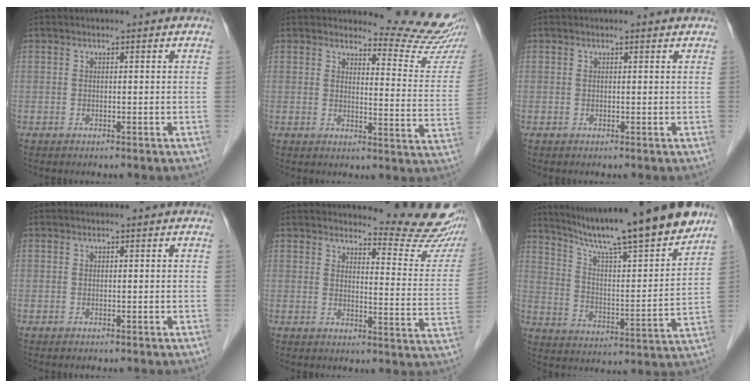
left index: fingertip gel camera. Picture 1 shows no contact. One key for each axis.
{"total": 12.0, "fx": 11.9, "fy": -0.6, "fz": 1.2, "tx": -0.009, "ty": -0.109, "tz": 0.123}
{"total": 0.8, "fx": 0.8, "fy": 0.1, "fz": 0.2, "tx": -0.014, "ty": 0.001, "tz": 0.006}
{"total": 0.0}
{"total": 14.2, "fx": 13.8, "fy": 1.0, "fz": 3.1, "tx": -0.026, "ty": -0.100, "tz": 0.141}
{"total": 20.2, "fx": 17.2, "fy": 0.2, "fz": 10.6, "tx": -0.169, "ty": -0.012, "tz": 0.268}